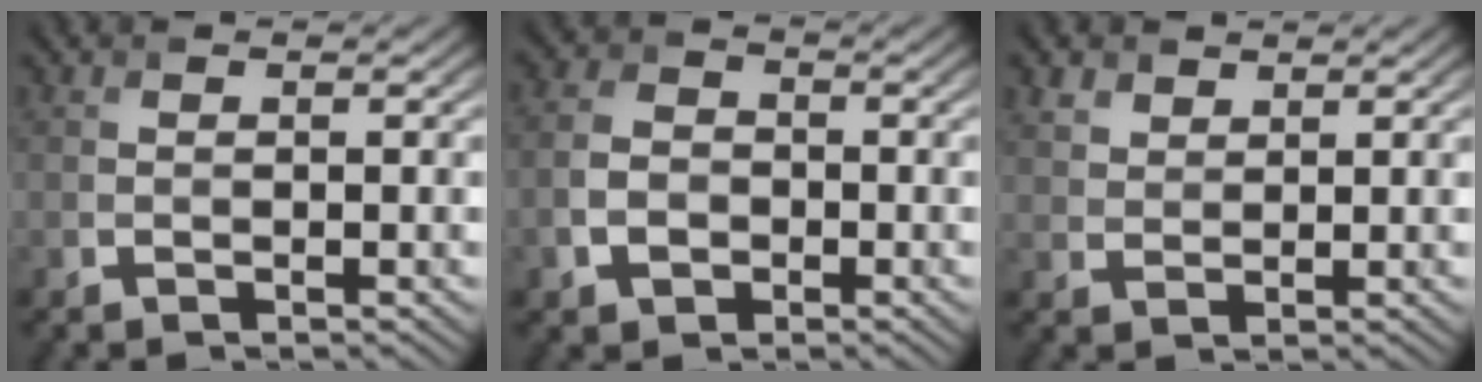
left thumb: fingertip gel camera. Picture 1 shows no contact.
{"total": 4.2, "force": [-1.5, 3.2, 2.3], "torque": [-0.055, -0.003, -0.033]}
{"total": 2.9, "force": [2.1, 1.8, 1.0], "torque": [-0.032, 0.001, 0.047]}